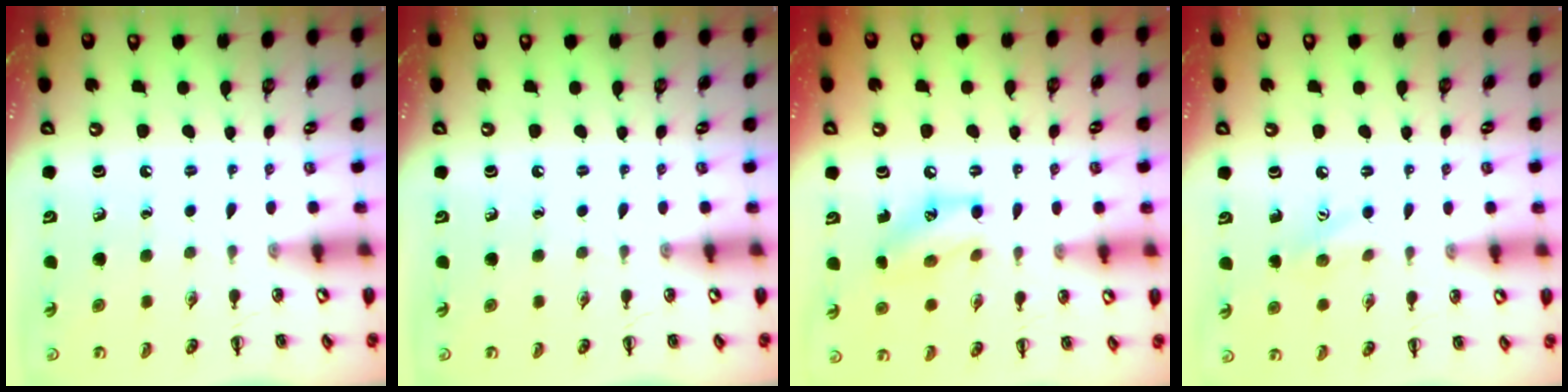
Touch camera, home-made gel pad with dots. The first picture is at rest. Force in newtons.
{"total": 0.0}
{"total": 11.6, "press": 11.4, "slide": 2.1}
{"total": 7.0, "press": 6.7, "slide": 1.8}